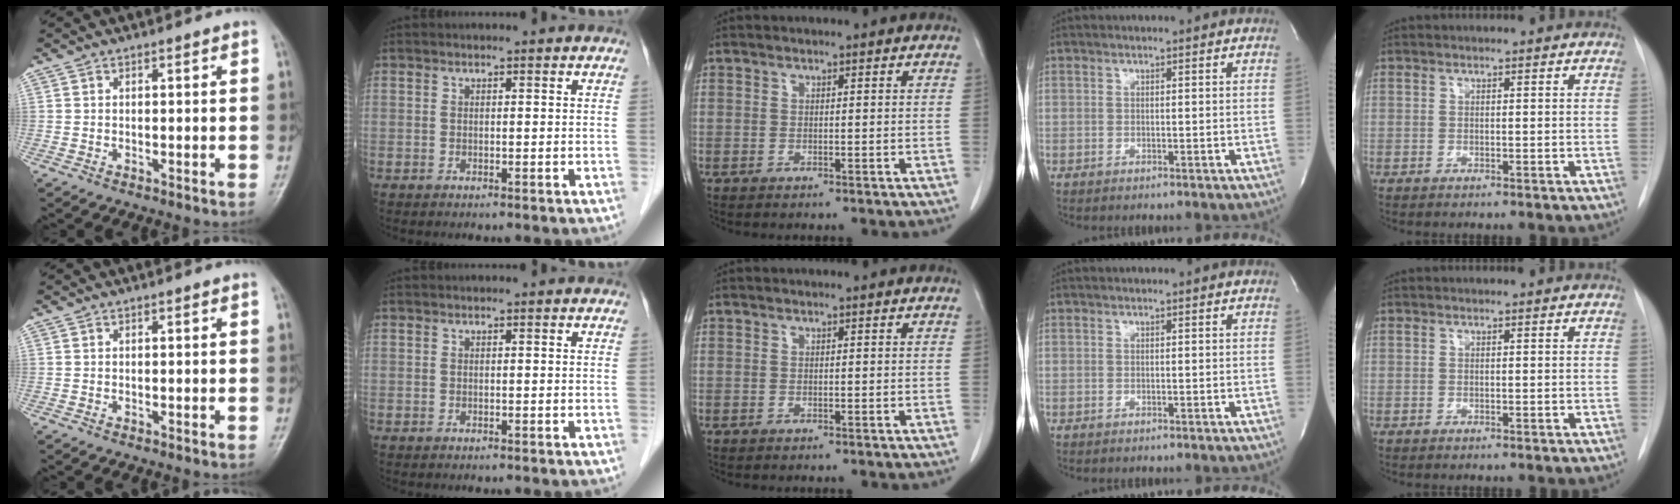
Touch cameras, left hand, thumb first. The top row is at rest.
{}